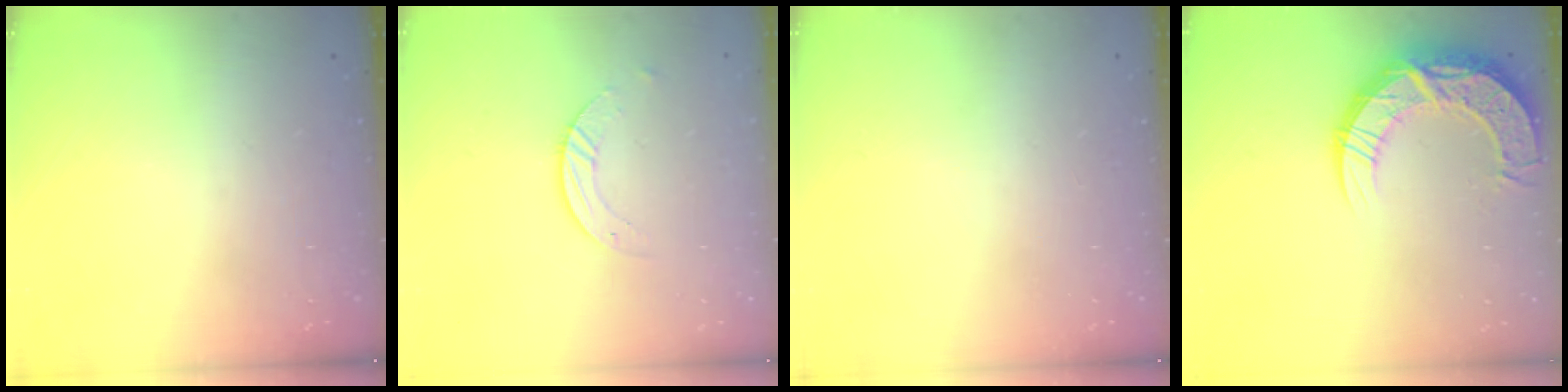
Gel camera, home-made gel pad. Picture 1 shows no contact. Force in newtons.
{"total": 3.4, "press": 3.4, "slide": 0.1}
{"total": 0.0}
{"total": 15.3, "press": 15.3, "slide": 1.0}